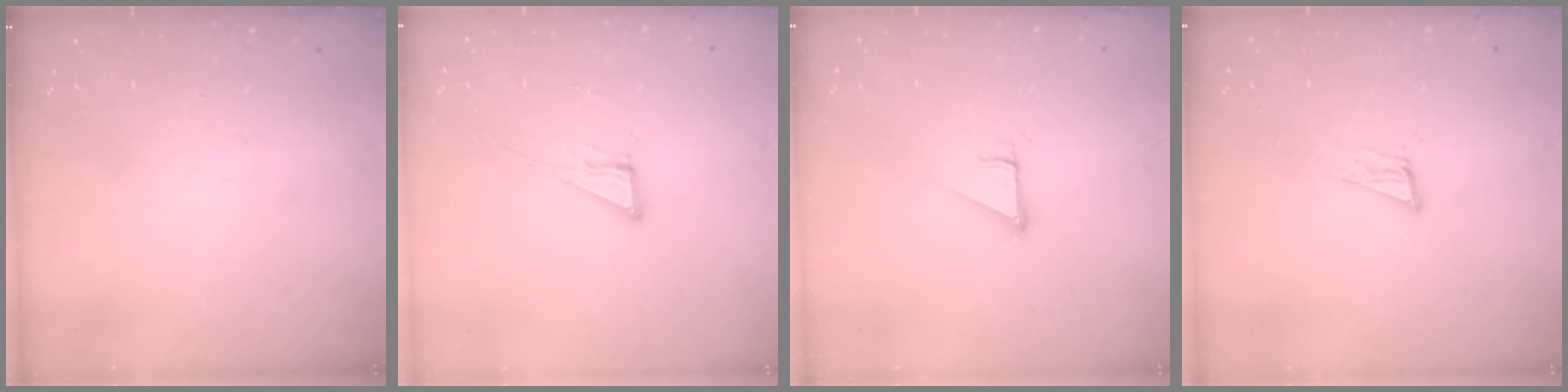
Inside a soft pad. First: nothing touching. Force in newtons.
{"total": 6.8, "press": 6.8, "slide": 0.2}
{"total": 2.9, "press": 2.8, "slide": 0.2}
{"total": 6.4, "press": 6.4, "slide": 1.0}